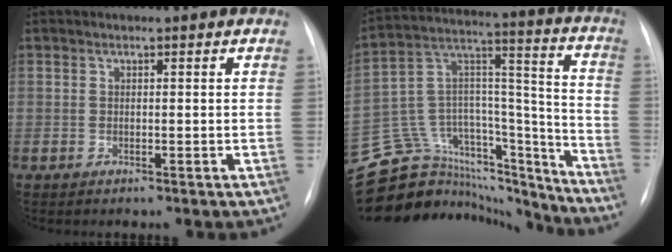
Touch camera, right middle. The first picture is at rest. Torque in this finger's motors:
{"motor_torque": [0.21, -0.21, -0.02, -0.06]}